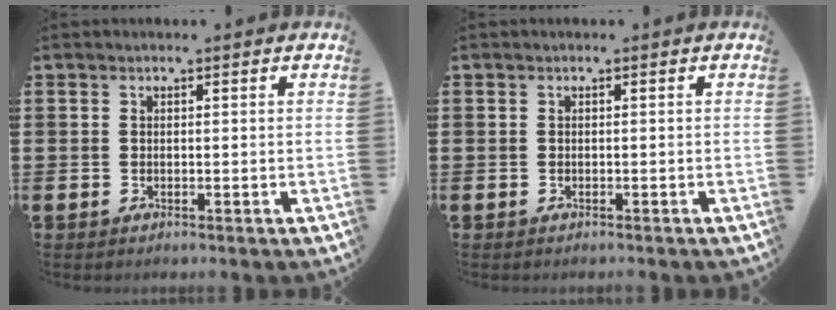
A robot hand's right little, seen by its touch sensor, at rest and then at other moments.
{"total": 0.0}